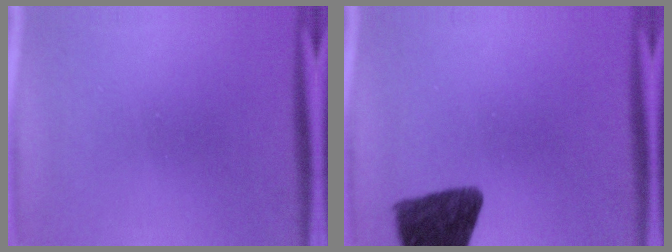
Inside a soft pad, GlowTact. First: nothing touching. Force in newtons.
{"total": 11.2}